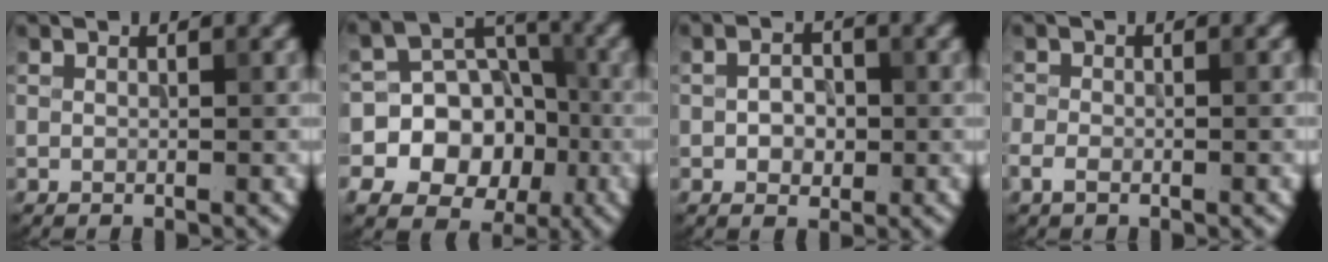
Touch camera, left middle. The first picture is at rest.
{"total": 13.5, "force": [-4.0, 12.4, 3.8], "torque": [-0.102, -0.004, -0.073]}
{"total": 2.4, "force": [-0.2, 1.7, 1.7], "torque": [-0.028, 0.001, -0.007]}
{"total": 2.3, "force": [-1.1, 1.1, 1.7], "torque": [-0.031, -0.001, -0.026]}